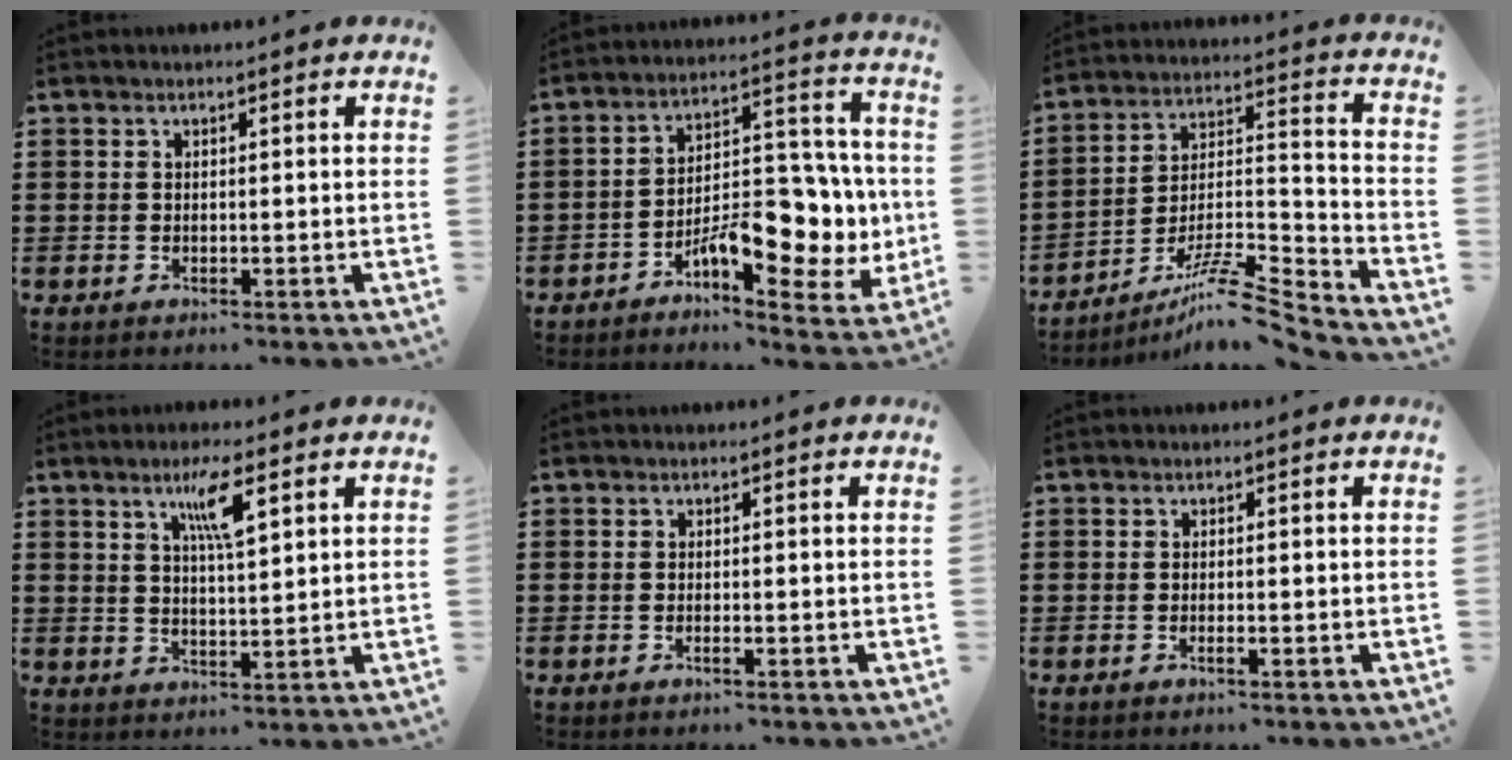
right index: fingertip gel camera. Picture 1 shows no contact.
{"total": 10.4, "force": [-3.5, 5.1, 8.3], "torque": [-0.107, 0.009, -0.059]}
{"total": 9.7, "force": [-8.3, 0.6, 5.0], "torque": [-0.072, 0.011, -0.160]}
{"total": 5.8, "force": [3.2, 0.9, 4.8], "torque": [-0.097, 0.005, 0.050]}
{"total": 0.7, "force": [-0.3, 0.0, 0.6], "torque": [-0.011, -0.003, -0.005]}
{"total": 1.1, "force": [-0.6, 0.0, 1.0], "torque": [-0.017, -0.004, -0.010]}